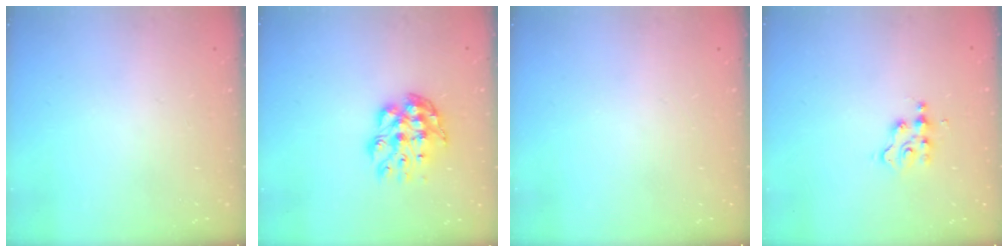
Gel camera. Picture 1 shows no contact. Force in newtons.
{"total": 10.0, "press": 9.9, "slide": 0.9}
{"total": 0.0}
{"total": 2.9, "press": 2.9, "slide": 0.4}